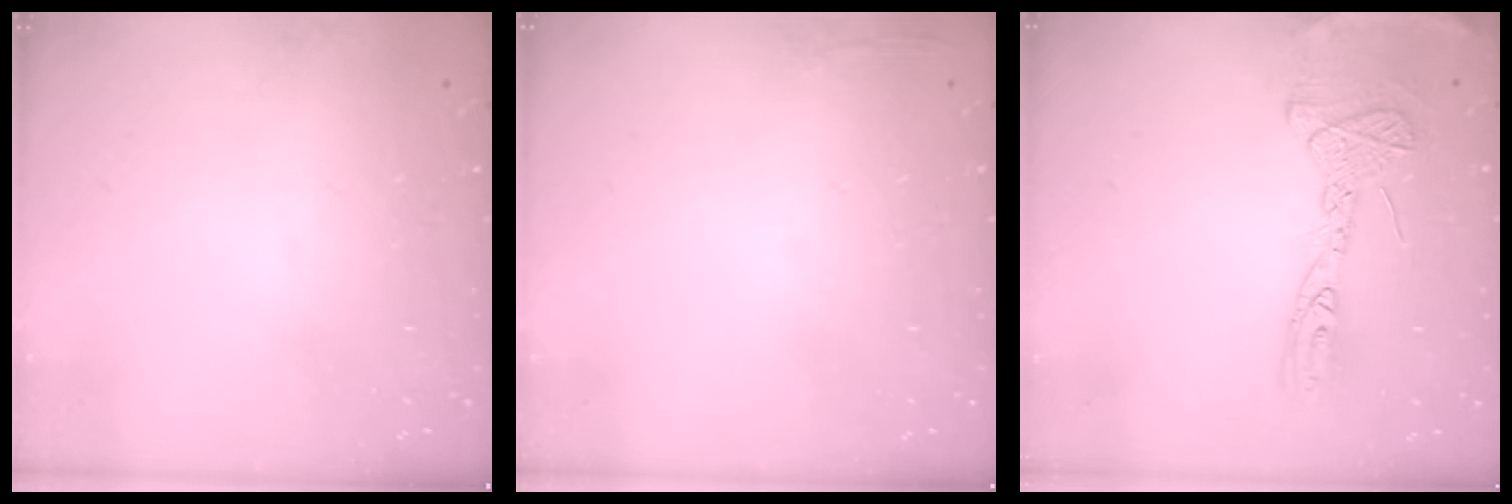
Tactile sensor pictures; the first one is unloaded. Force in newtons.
{"total": 2.8, "press": 2.6, "slide": 0.9}
{"total": 14.7, "press": 14.6, "slide": 1.4}